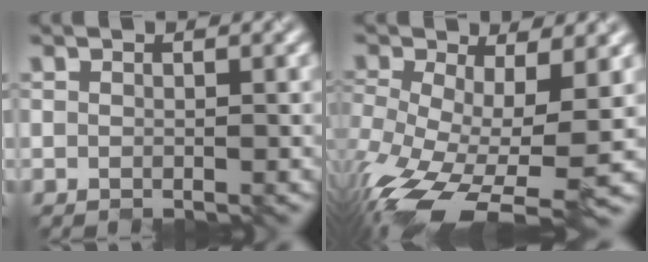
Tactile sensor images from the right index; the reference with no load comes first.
{"total": 11.7, "force": [-4.9, 4.6, 9.6], "torque": [-0.196, -0.038, -0.086]}